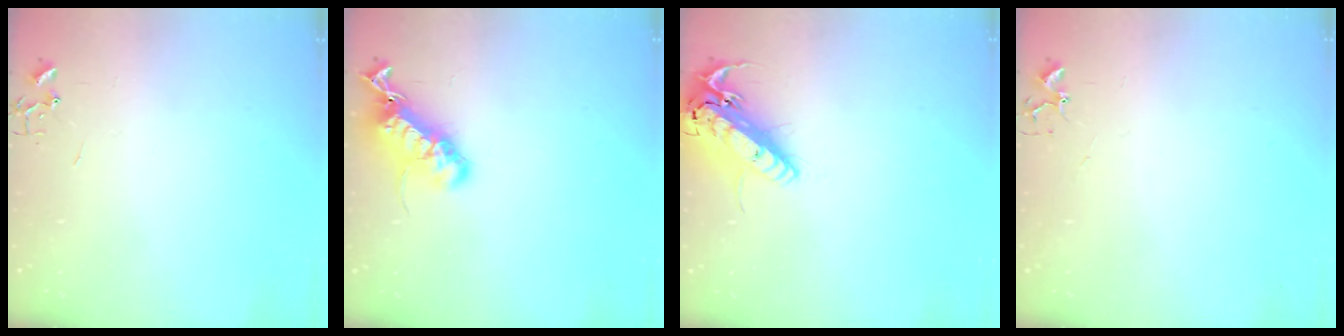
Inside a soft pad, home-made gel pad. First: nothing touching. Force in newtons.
{"total": 18.4, "press": 18.4, "slide": 0.6}
{"total": 16.5, "press": 16.3, "slide": 3.0}
{"total": 4.2, "press": 4.2, "slide": 0.7}